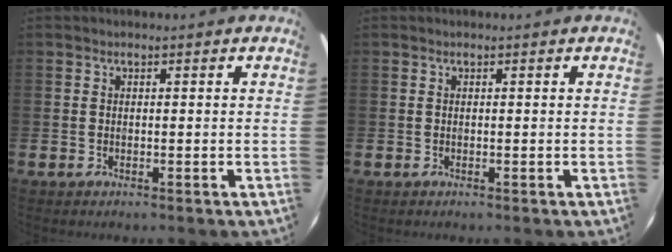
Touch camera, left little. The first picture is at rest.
{"total": 0.0}